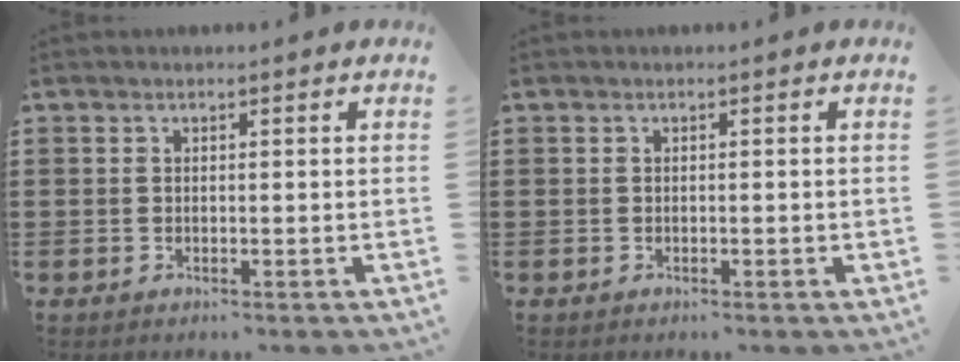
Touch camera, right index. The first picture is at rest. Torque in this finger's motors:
{"motor_torque": [-0.82, 0.64, 0.00, -0.01]}